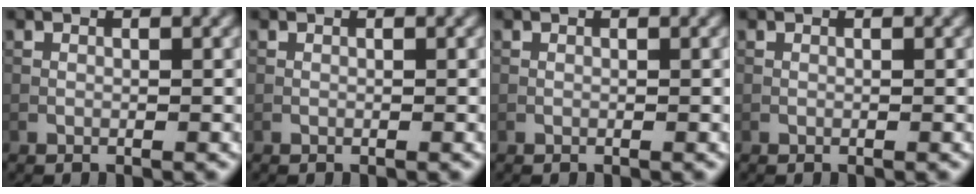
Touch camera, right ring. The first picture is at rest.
{"total": 0.0}
{"total": 0.0}
{"total": 0.0}